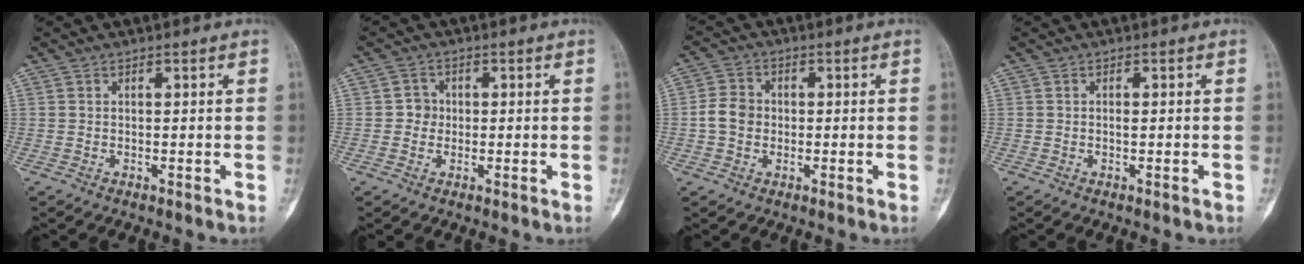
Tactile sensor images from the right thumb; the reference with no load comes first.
{"total": 2.7, "force": [-0.1, 2.6, 0.8], "torque": [0.005, 0.009, -0.007]}
{"total": 4.9, "force": [-0.5, 4.1, 2.6], "torque": [-0.041, 0.011, -0.015]}
{"total": 0.8, "force": [-0.1, 0.2, 0.7], "torque": [-0.011, 0.000, -0.002]}